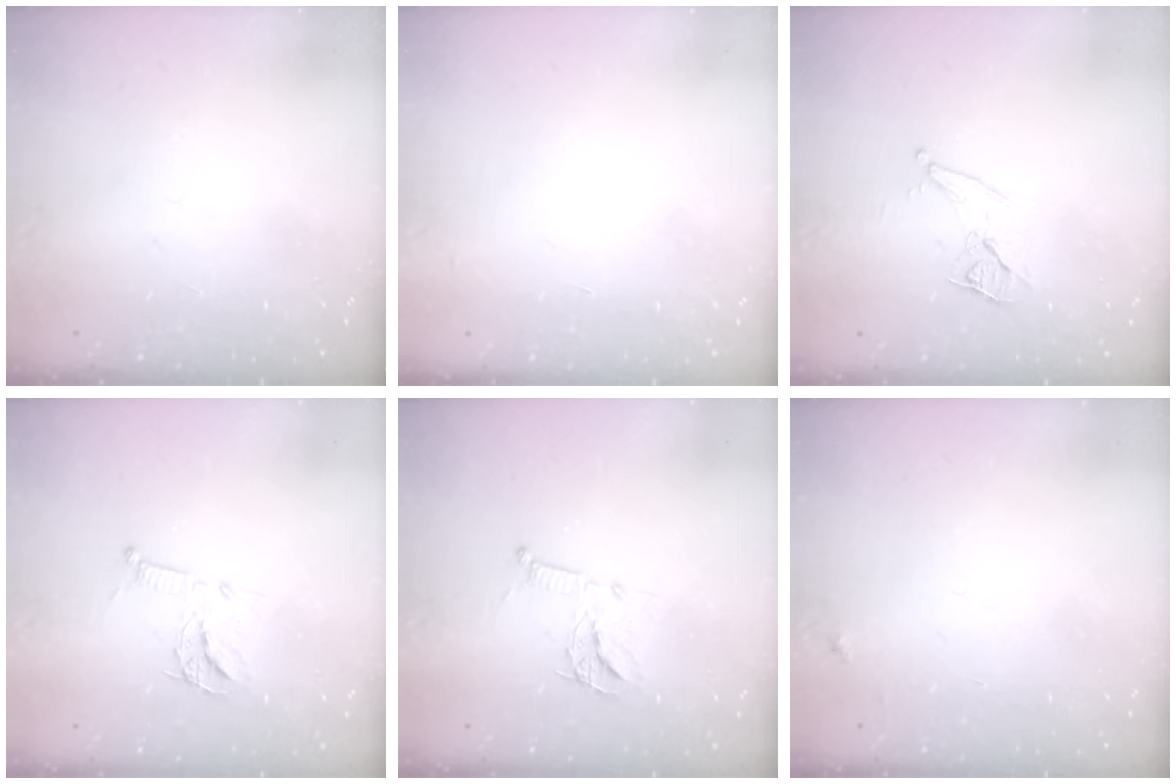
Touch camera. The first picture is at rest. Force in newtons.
{"total": 2.9, "press": 2.9, "slide": 0.1}
{"total": 8.5, "press": 7.8, "slide": 3.3}
{"total": 11.7, "press": 11.7, "slide": 0.7}
{"total": 11.7, "press": 11.7, "slide": 0.7}
{"total": 4.7, "press": 4.6, "slide": 0.5}